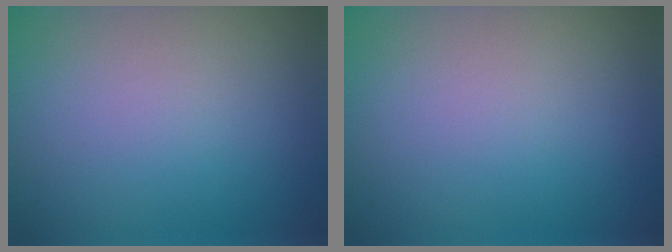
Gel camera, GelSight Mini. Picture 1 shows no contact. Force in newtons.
{"total": 0.0}